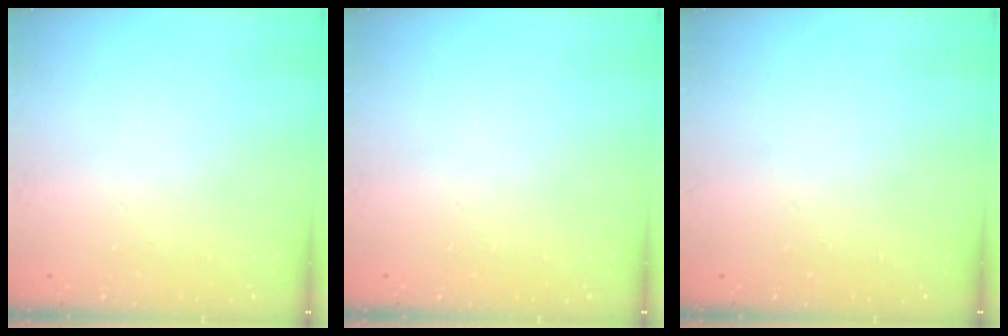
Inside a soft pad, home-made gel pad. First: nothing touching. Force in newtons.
{"total": 0.0}
{"total": 0.0}